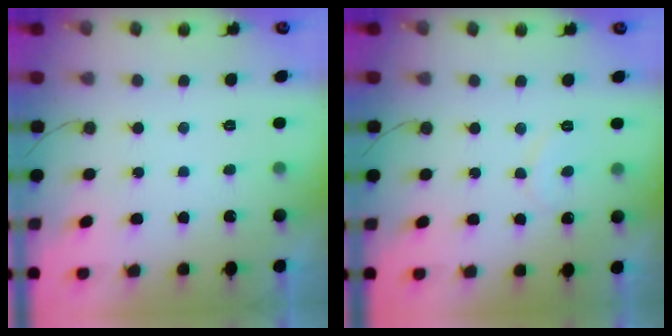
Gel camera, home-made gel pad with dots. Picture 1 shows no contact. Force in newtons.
{"total": 6.8, "press": 6.8, "slide": 0.6}